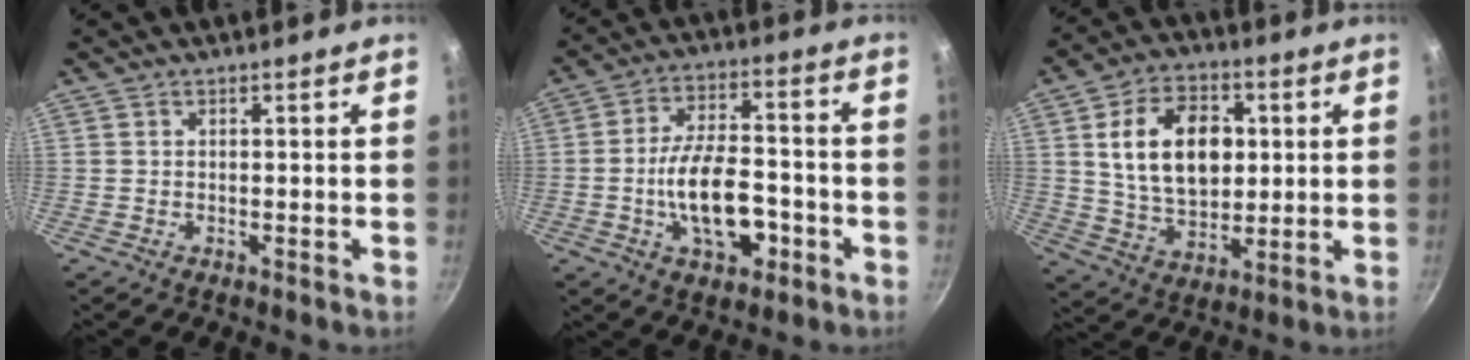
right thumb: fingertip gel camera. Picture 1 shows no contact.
{"total": 13.5, "force": [-4.0, 7.0, 10.9], "torque": [-0.168, 0.034, -0.065]}
{"total": 16.4, "force": [3.0, 11.1, 11.8], "torque": [-0.169, -0.003, 0.054]}